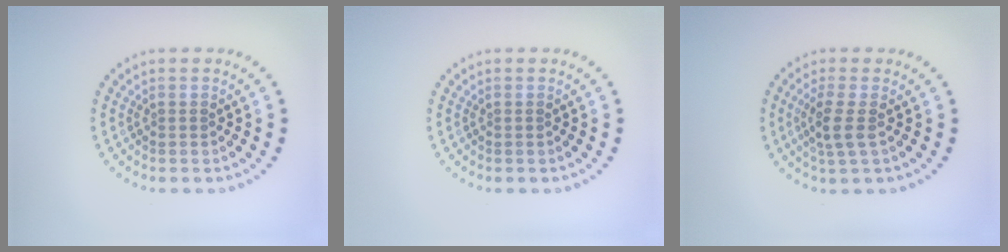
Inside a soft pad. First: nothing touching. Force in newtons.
{"total": 0.0}
{"total": 2.4, "press": 2.1, "slide": 1.2}